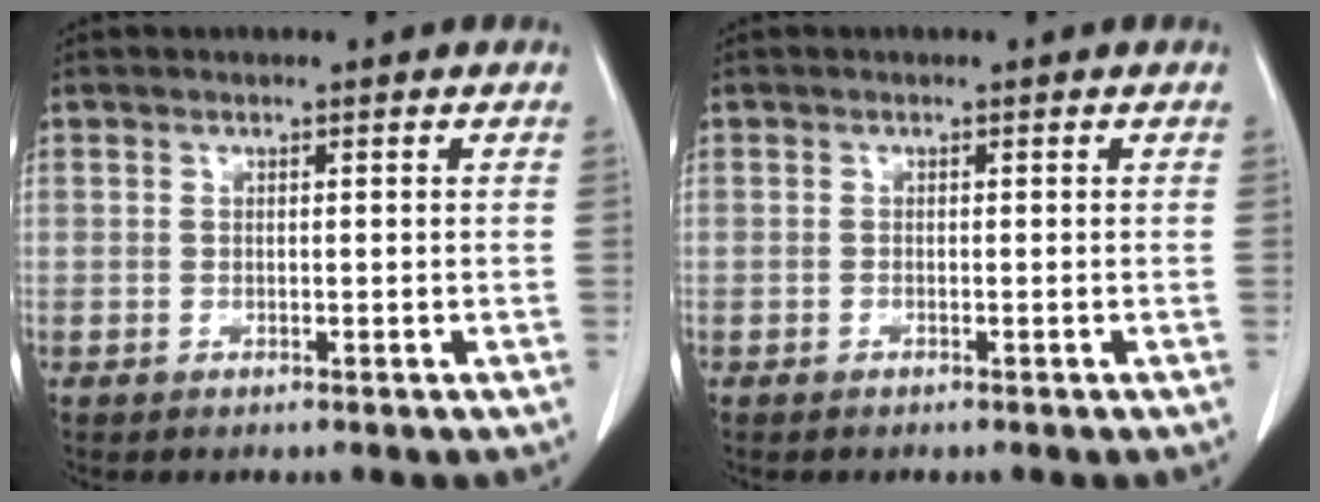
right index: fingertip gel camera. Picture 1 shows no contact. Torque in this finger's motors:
{"motor_torque": [-0.04, 0.01, 0.02, 0.01]}